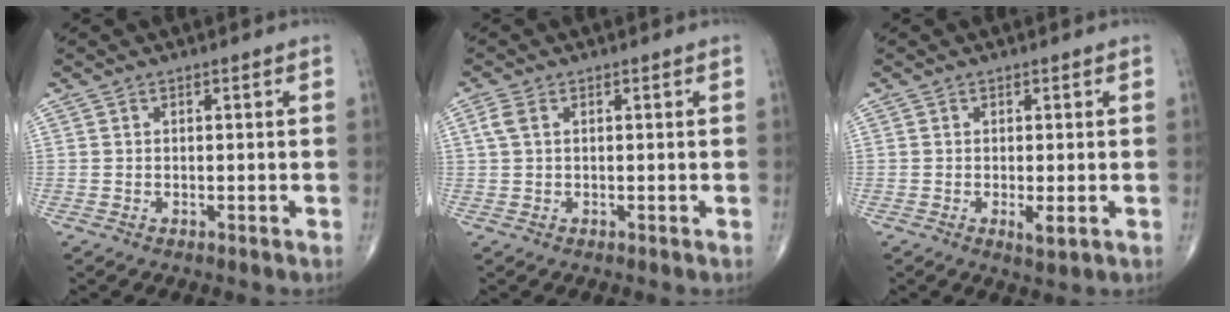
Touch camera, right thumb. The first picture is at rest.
{"total": 2.3, "force": [0.7, 1.4, 1.7], "torque": [-0.049, 0.011, 0.016]}
{"total": 2.3, "force": [-0.4, 0.6, 2.1], "torque": [-0.037, -0.008, -0.005]}